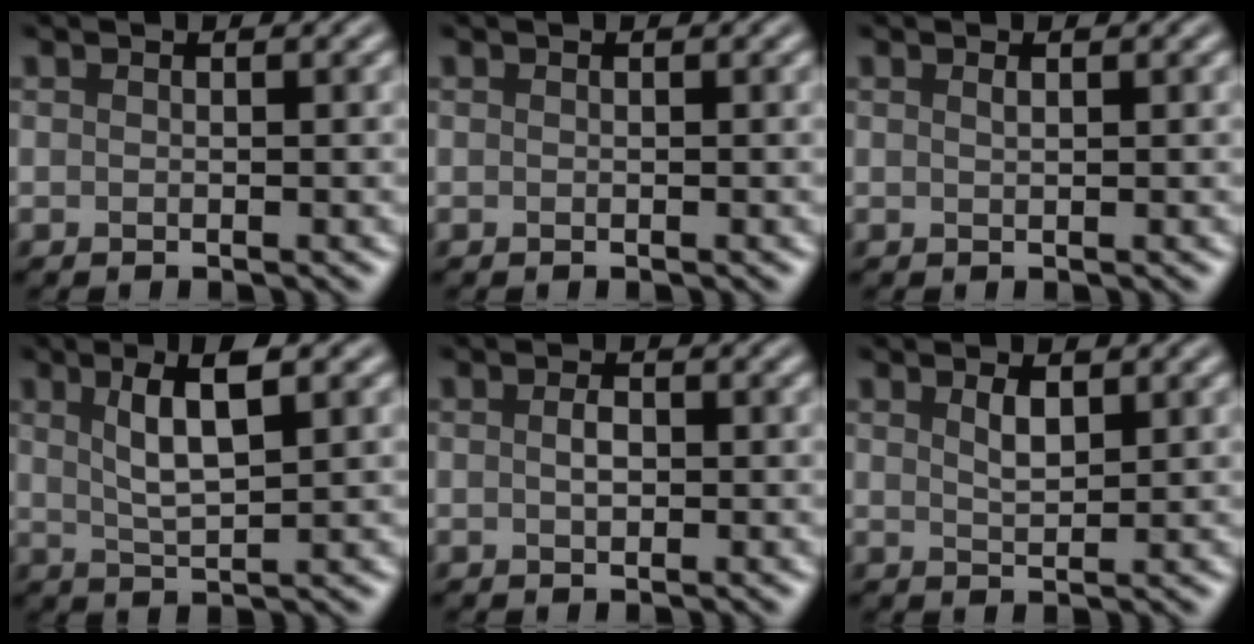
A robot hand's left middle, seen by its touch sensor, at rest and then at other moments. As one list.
[{"total": 0.0}, {"total": 0.5, "force": [0.3, 0.1, 0.4], "torque": [-0.007, -0.001, 0.007]}, {"total": 4.8, "force": [1.9, 1.3, 4.3], "torque": [-0.081, 0.001, 0.035]}, {"total": 1.3, "force": [0.0, 0.8, 1.0], "torque": [-0.020, 0.001, -0.001]}, {"total": 1.7, "force": [0.9, 0.6, 1.2], "torque": [-0.027, -0.002, 0.020]}]